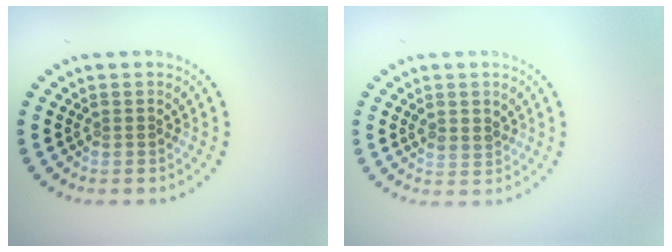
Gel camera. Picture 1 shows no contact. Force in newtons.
{"total": 1.5, "press": 1.3, "slide": 0.8}